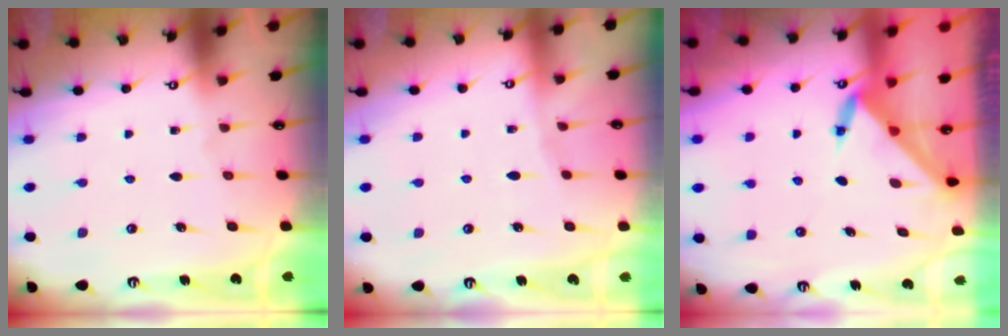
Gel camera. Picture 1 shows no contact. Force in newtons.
{"total": 3.0, "press": 2.9, "slide": 0.6}
{"total": 3.5, "press": 3.4, "slide": 0.3}